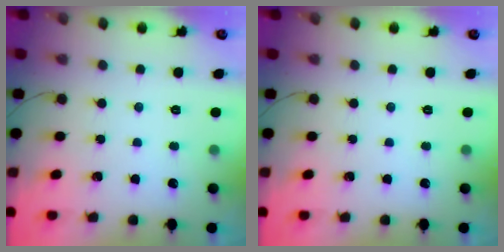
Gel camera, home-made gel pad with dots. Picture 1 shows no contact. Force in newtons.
{"total": 0.0}